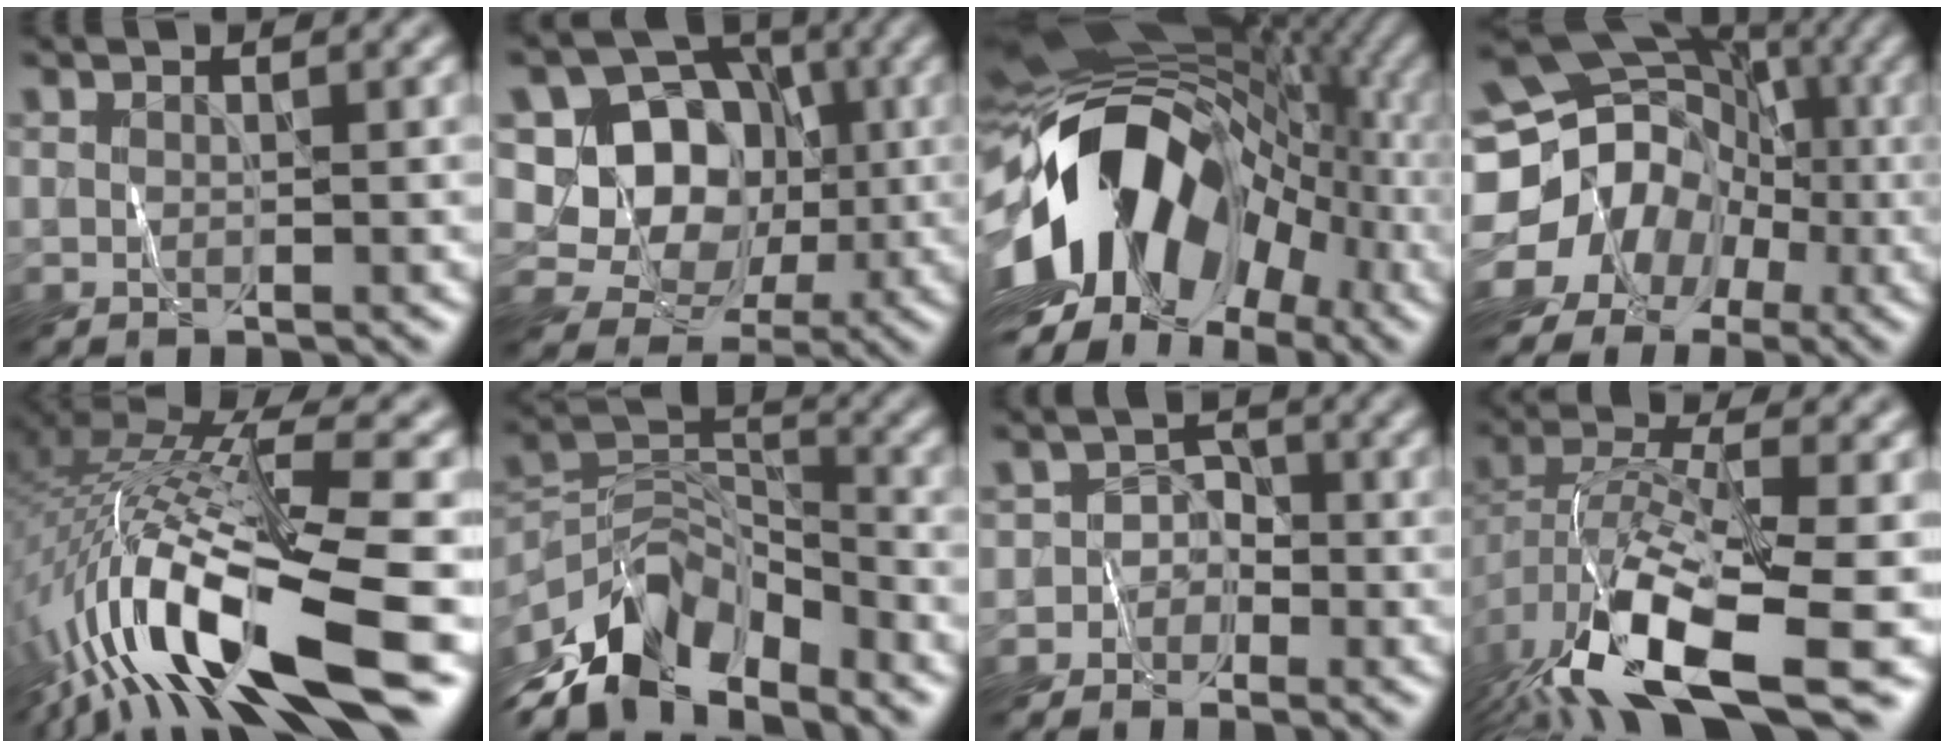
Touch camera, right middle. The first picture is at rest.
{"total": 9.0, "force": [1.1, 7.9, 4.2], "torque": [-0.068, 0.006, 0.001]}
{"total": 15.4, "force": [-3.1, 10.2, 11.1], "torque": [-0.186, 0.018, -0.071]}
{"total": 16.8, "force": [-5.1, 15.1, 5.6], "torque": [-0.116, -0.007, -0.121]}
{"total": 15.6, "force": [-5.3, 3.6, 14.2], "torque": [-0.289, 0.013, -0.091]}
{"total": 9.7, "force": [-6.8, 4.9, 5.0], "torque": [-0.080, 0.000, -0.130]}
{"total": 2.2, "force": [-1.7, 1.3, -0.4], "torque": [0.033, 0.012, -0.040]}
{"total": 13.3, "force": [-7.1, 4.9, 10.1], "torque": [-0.214, -0.023, -0.120]}